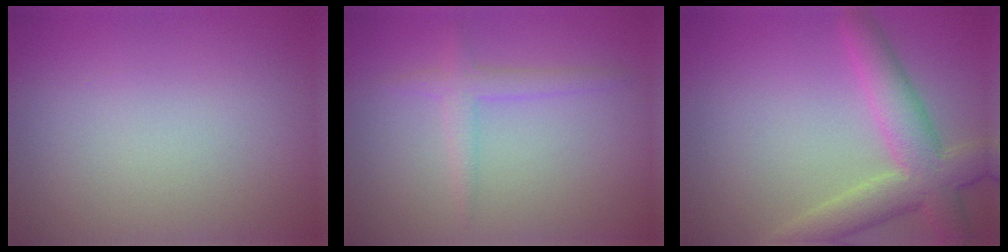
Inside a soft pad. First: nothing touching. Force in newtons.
{"total": 1.8, "press": 1.8, "slide": 0.2}
{"total": 5.6, "press": 5.6, "slide": 0.6}